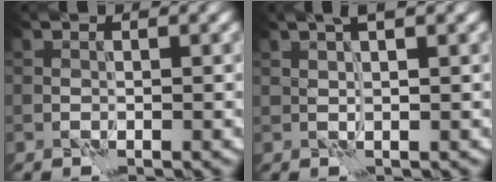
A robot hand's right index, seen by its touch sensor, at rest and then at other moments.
{"total": 2.5, "force": [1.5, 0.5, 2.0], "torque": [-0.020, -0.005, 0.014]}